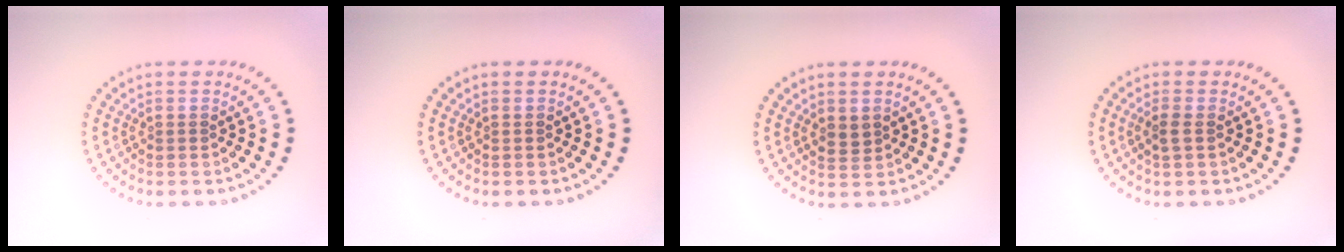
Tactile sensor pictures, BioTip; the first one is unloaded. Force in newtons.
{"total": 0.0}
{"total": 1.4, "press": 1.3, "slide": 0.4}
{"total": 1.3, "press": 1.2, "slide": 0.5}